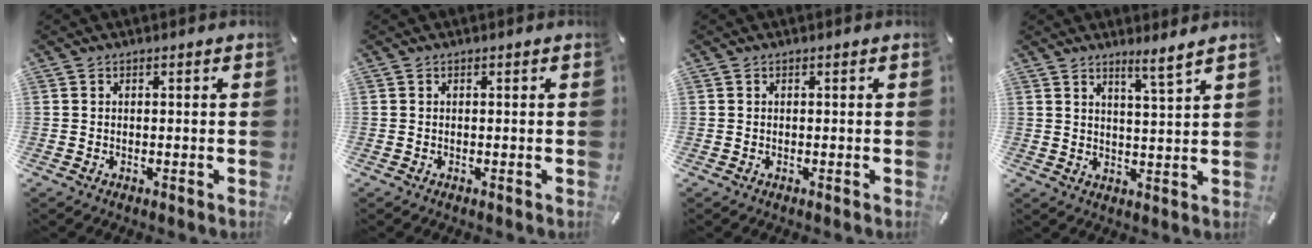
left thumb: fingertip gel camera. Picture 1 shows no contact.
{"total": 0.0}
{"total": 0.0}
{"total": 5.1, "force": [4.3, -0.7, 2.5], "torque": [-0.051, -0.029, 0.073]}